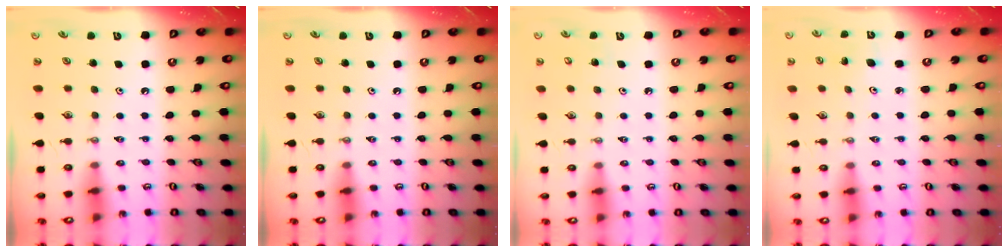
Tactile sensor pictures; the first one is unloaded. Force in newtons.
{"total": 0.0}
{"total": 4.2, "press": 4.2, "slide": 0.4}
{"total": 4.2, "press": 4.1, "slide": 0.5}